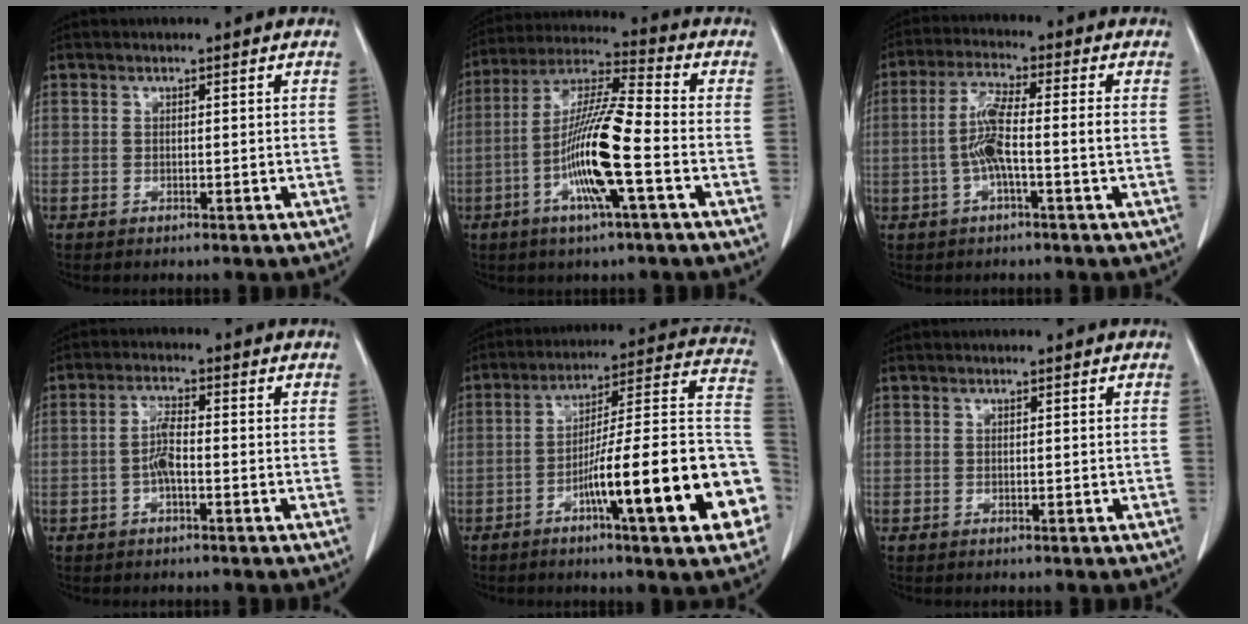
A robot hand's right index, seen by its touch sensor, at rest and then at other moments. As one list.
[{"total": 13.8, "force": [-4.0, 0.6, 13.1], "torque": [-0.260, -0.002, -0.084]}, {"total": 6.7, "force": [-1.1, 0.5, 6.6], "torque": [-0.136, 0.012, -0.025]}, {"total": 3.6, "force": [-1.0, 0.8, 3.4], "torque": [-0.071, 0.006, -0.021]}, {"total": 22.3, "force": [-7.7, 1.9, 20.8], "torque": [-0.229, 0.021, -0.114]}, {"total": 0.0}]